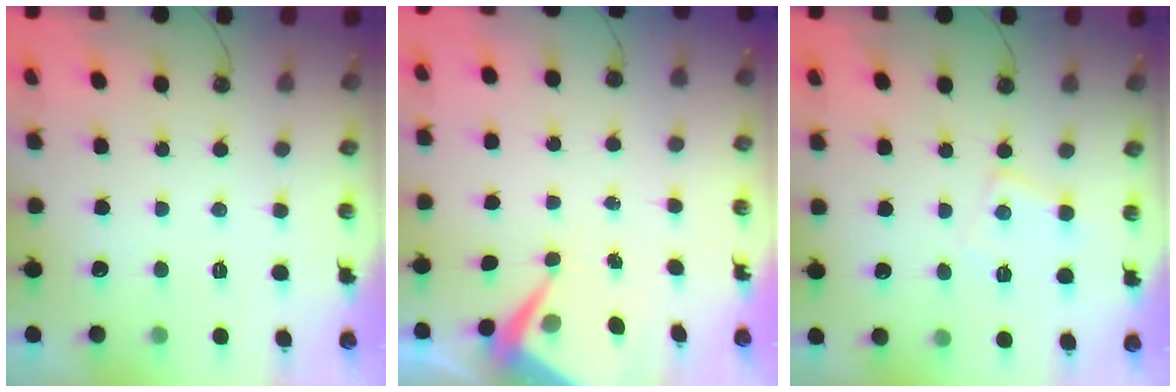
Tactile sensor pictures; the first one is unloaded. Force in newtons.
{"total": 5.4, "press": 5.4, "slide": 0.5}
{"total": 8.1, "press": 8.0, "slide": 0.6}